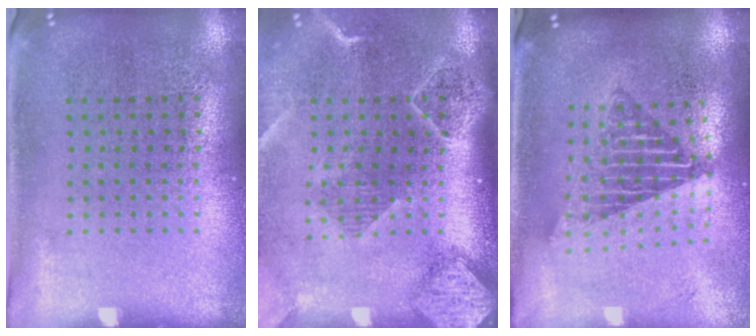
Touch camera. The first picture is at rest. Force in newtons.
{"total": 2.5, "press": 2.0, "slide": 1.5}
{"total": 1.7, "press": 1.4, "slide": 0.9}